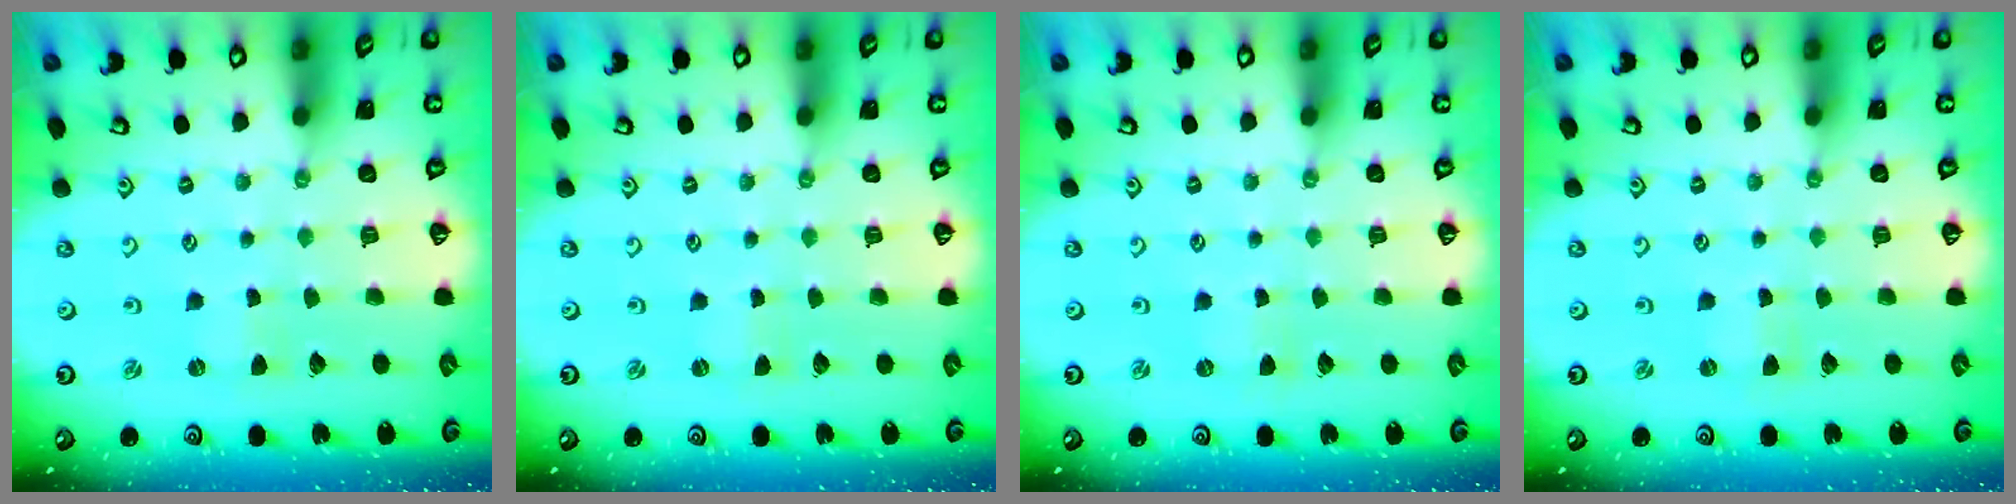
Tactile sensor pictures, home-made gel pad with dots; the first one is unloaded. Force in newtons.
{"total": 0.0}
{"total": 0.0}
{"total": 0.0}